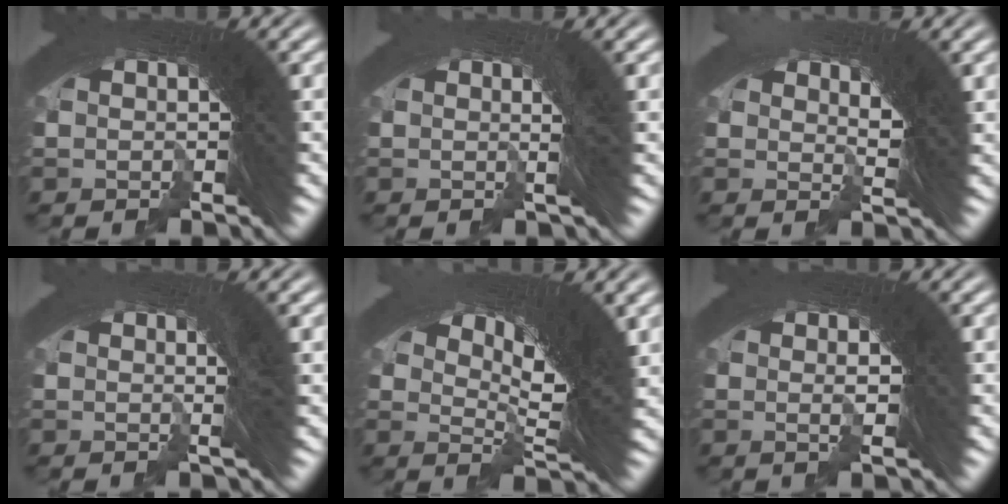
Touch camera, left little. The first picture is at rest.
{"total": 1.7, "force": [0.2, 0.4, 1.6], "torque": [-0.026, 0.009, -0.004]}
{"total": 1.6, "force": [-0.9, 1.1, 0.9], "torque": [-0.031, -0.032, -0.005]}
{"total": 1.2, "force": [0.0, 0.3, 1.2], "torque": [-0.021, 0.005, -0.005]}
{"total": 6.7, "force": [0.5, 2.7, 6.1], "torque": [-0.098, -0.020, 0.012]}
{"total": 3.4, "force": [0.4, 2.0, 2.7], "torque": [-0.042, 0.004, -0.001]}